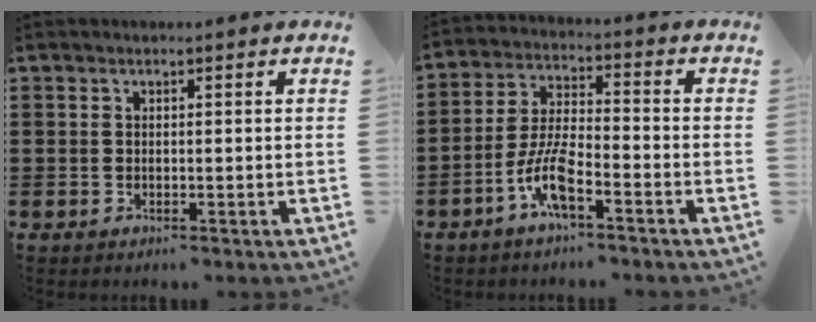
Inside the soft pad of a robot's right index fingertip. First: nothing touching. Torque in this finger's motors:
{"motor_torque": [2.14, 0.00, 0.74, 0.20]}